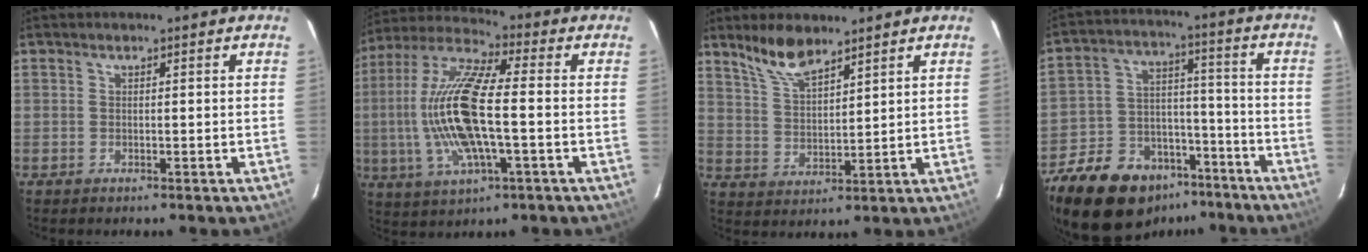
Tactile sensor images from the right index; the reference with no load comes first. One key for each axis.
{"total": 17.9, "fx": -1.5, "fy": 4.9, "fz": 17.2, "tx": -0.343, "ty": -0.001, "tz": -0.031}
{"total": 7.5, "fx": 6.0, "fy": 2.2, "fz": 3.9, "tx": -0.076, "ty": 0.005, "tz": 0.123}
{"total": 21.2, "fx": -14.6, "fy": 12.1, "fz": 9.5, "tx": -0.219, "ty": 0.033, "tz": -0.215}